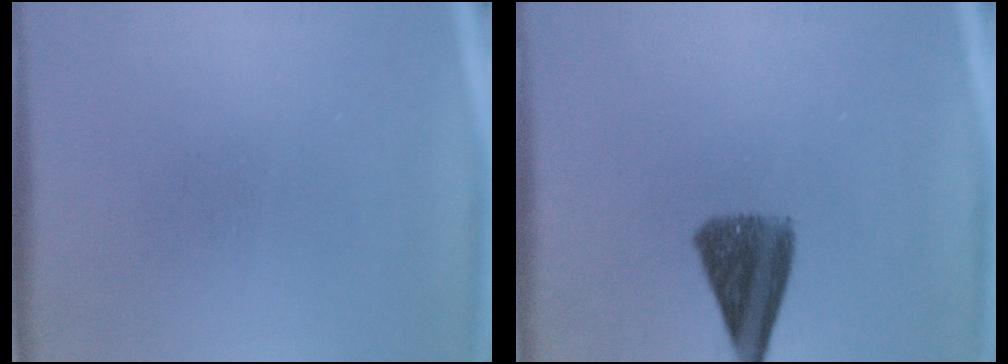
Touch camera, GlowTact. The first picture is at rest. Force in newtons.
{"total": 9.4}